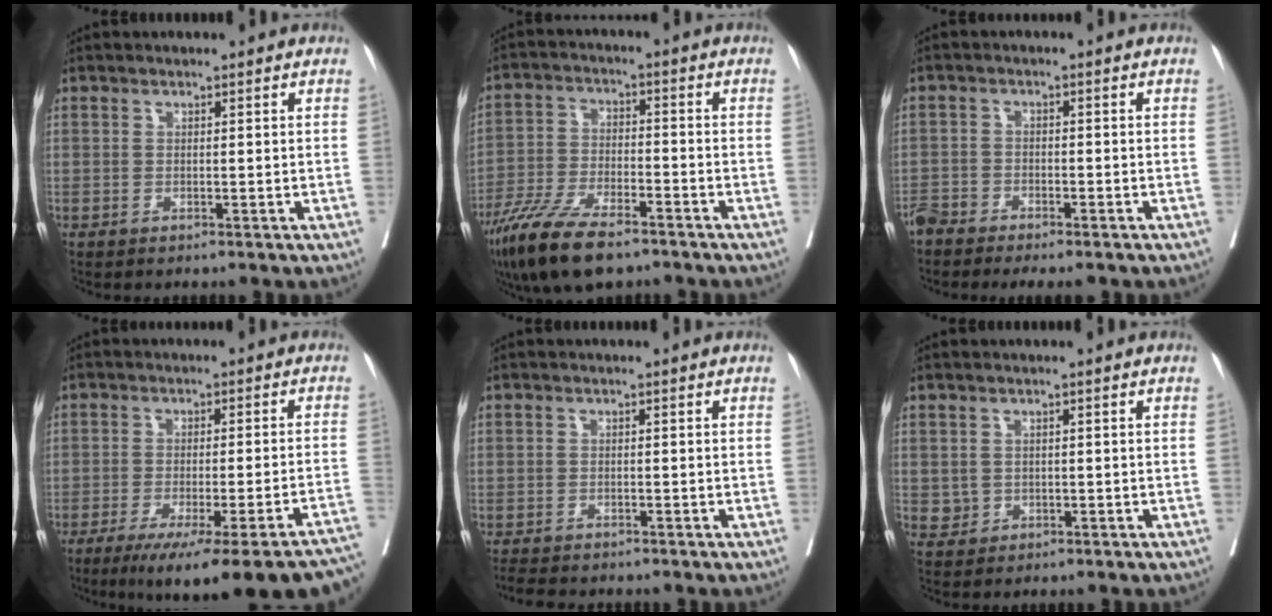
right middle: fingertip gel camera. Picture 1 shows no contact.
{"total": 12.6, "force": [-9.1, 3.4, 8.0], "torque": [-0.153, -0.027, -0.166]}
{"total": 5.7, "force": [-5.2, 0.8, 2.2], "torque": [-0.029, -0.004, -0.088]}
{"total": 23.5, "force": [-19.5, 0.9, 13.0], "torque": [-0.101, -0.032, -0.247]}
{"total": 3.4, "force": [-3.1, 1.2, 1.0], "torque": [-0.017, -0.010, -0.048]}
{"total": 1.4, "force": [0.0, 1.3, 0.3], "torque": [-0.004, 0.002, 0.003]}